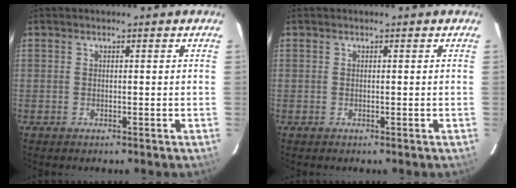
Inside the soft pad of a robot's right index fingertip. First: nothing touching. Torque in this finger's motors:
{"motor_torque": [0.00, 0.00, 0.01, 0.00]}